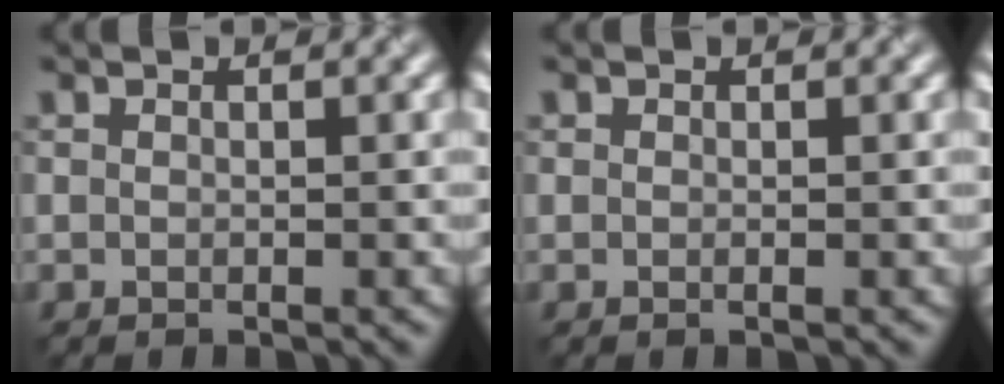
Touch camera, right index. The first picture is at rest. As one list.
[{"total": 0.0}]